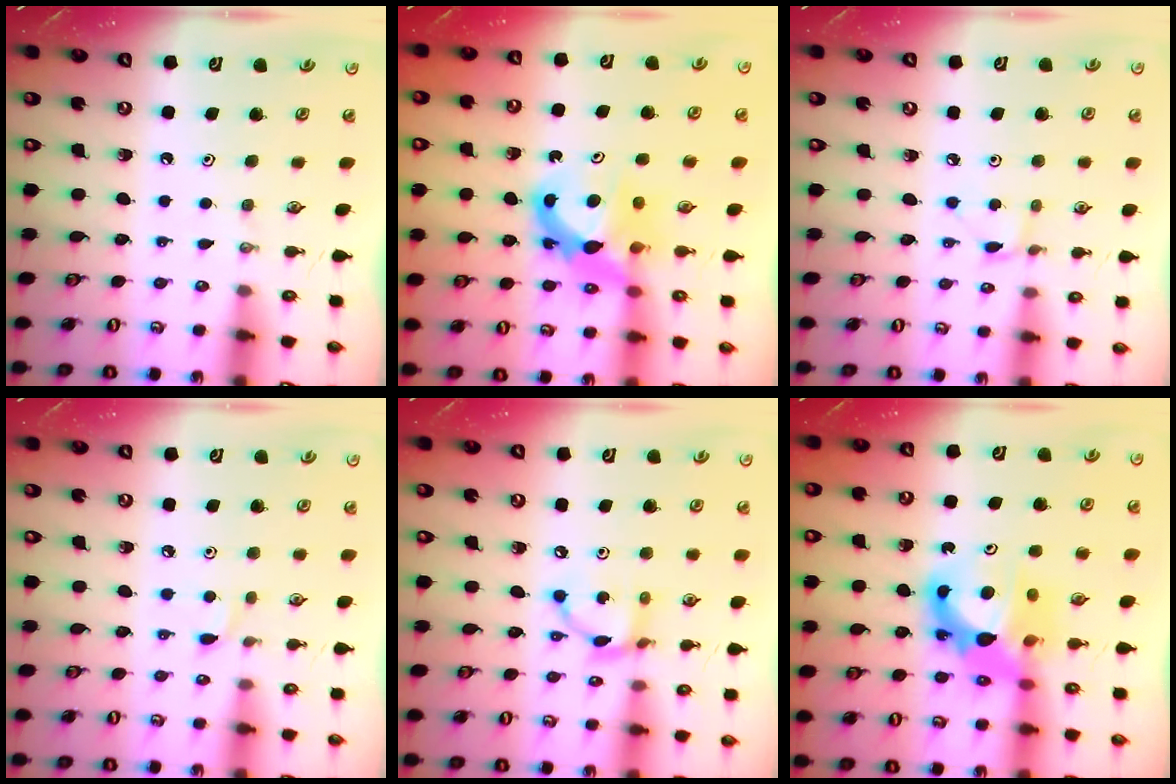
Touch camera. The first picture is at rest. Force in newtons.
{"total": 7.8, "press": 7.8, "slide": 0.7}
{"total": 2.2, "press": 2.2, "slide": 0.3}
{"total": 4.3, "press": 4.3, "slide": 0.5}
{"total": 8.5, "press": 8.5, "slide": 0.4}
{"total": 12.7, "press": 12.7, "slide": 0.9}